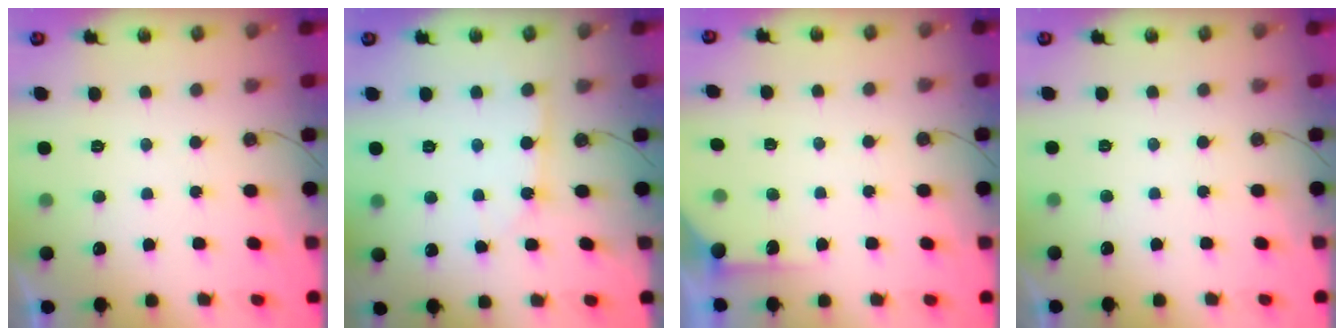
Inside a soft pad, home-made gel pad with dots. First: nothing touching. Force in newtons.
{"total": 3.8, "press": 3.8, "slide": 0.5}
{"total": 3.7, "press": 3.7, "slide": 0.3}
{"total": 0.0}